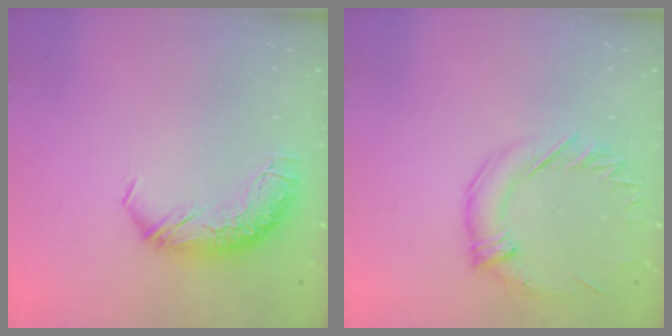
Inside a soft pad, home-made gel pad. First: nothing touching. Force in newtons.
{"total": 1.3, "press": 0.3, "slide": 1.3}